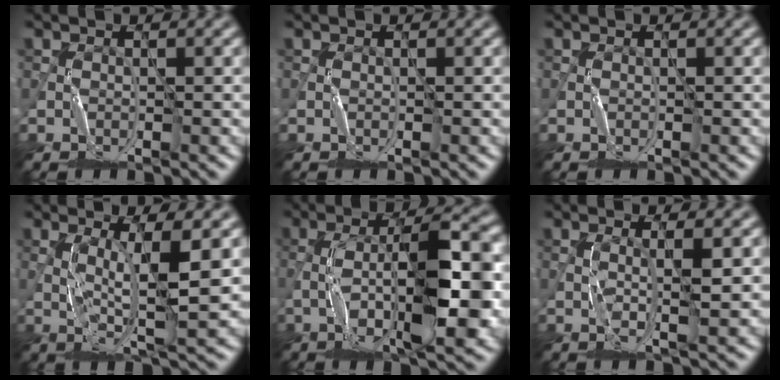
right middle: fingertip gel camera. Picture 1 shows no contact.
{"total": 0.0}
{"total": 0.0}
{"total": 5.2, "force": [0.4, 0.6, 5.2], "torque": [-0.097, 0.002, 0.015]}
{"total": 9.2, "force": [-1.6, 2.8, 8.6], "torque": [-0.143, 0.016, -0.029]}
{"total": 2.5, "force": [0.4, 0.3, 2.4], "torque": [-0.037, -0.001, 0.009]}